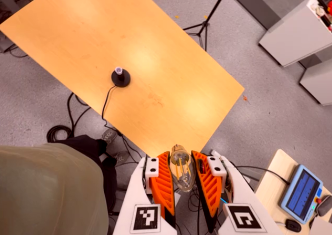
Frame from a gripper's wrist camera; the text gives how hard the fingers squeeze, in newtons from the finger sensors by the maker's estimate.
{"total": 21.7, "left": 24.4, "right": 19.0}